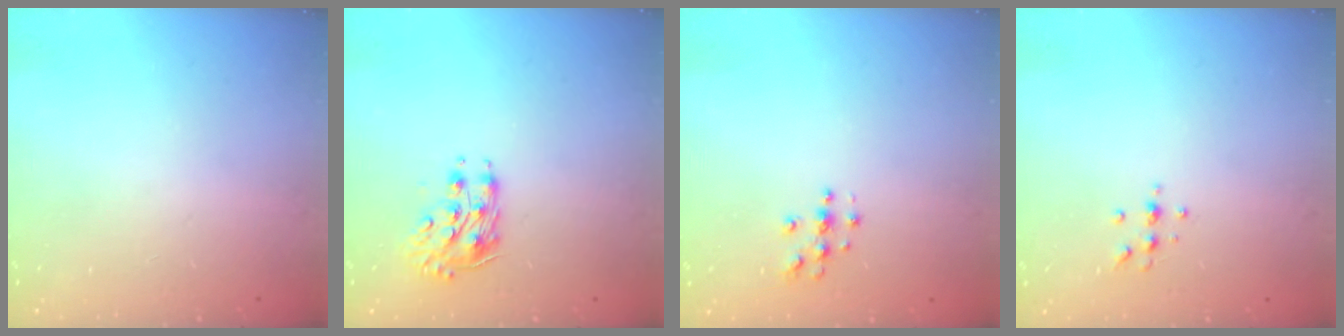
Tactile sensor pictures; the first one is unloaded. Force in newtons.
{"total": 9.4, "press": 9.4, "slide": 0.9}
{"total": 3.6, "press": 3.6, "slide": 0.4}
{"total": 4.0, "press": 3.8, "slide": 1.2}